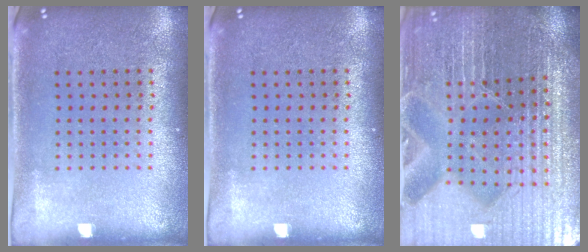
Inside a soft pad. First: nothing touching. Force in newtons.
{"total": 0.0}
{"total": 5.5, "press": 5.1, "slide": 1.9}